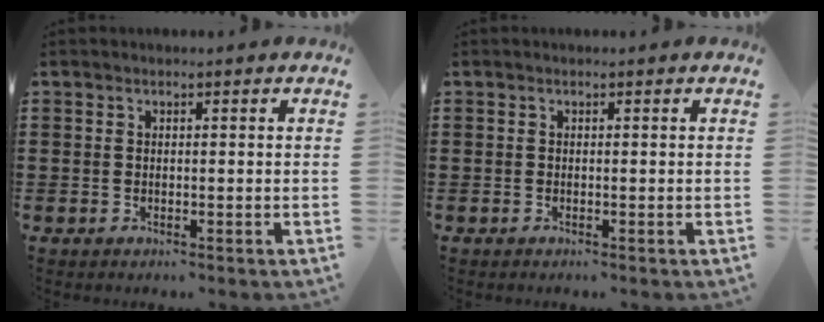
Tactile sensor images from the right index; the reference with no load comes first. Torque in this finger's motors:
{"motor_torque": [0.11, 0.12, 0.07, 0.01]}